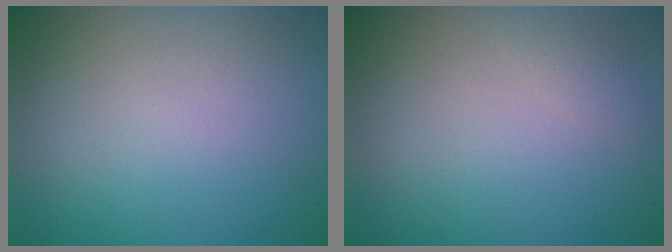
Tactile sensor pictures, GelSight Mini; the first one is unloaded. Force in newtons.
{"total": 0.7, "press": 0.7, "slide": 0.0}